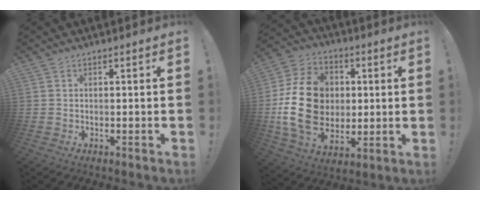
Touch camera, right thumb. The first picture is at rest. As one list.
[{"total": 21.6, "force": [0.3, 16.7, 13.7], "torque": [-0.229, 0.008, 0.018]}]